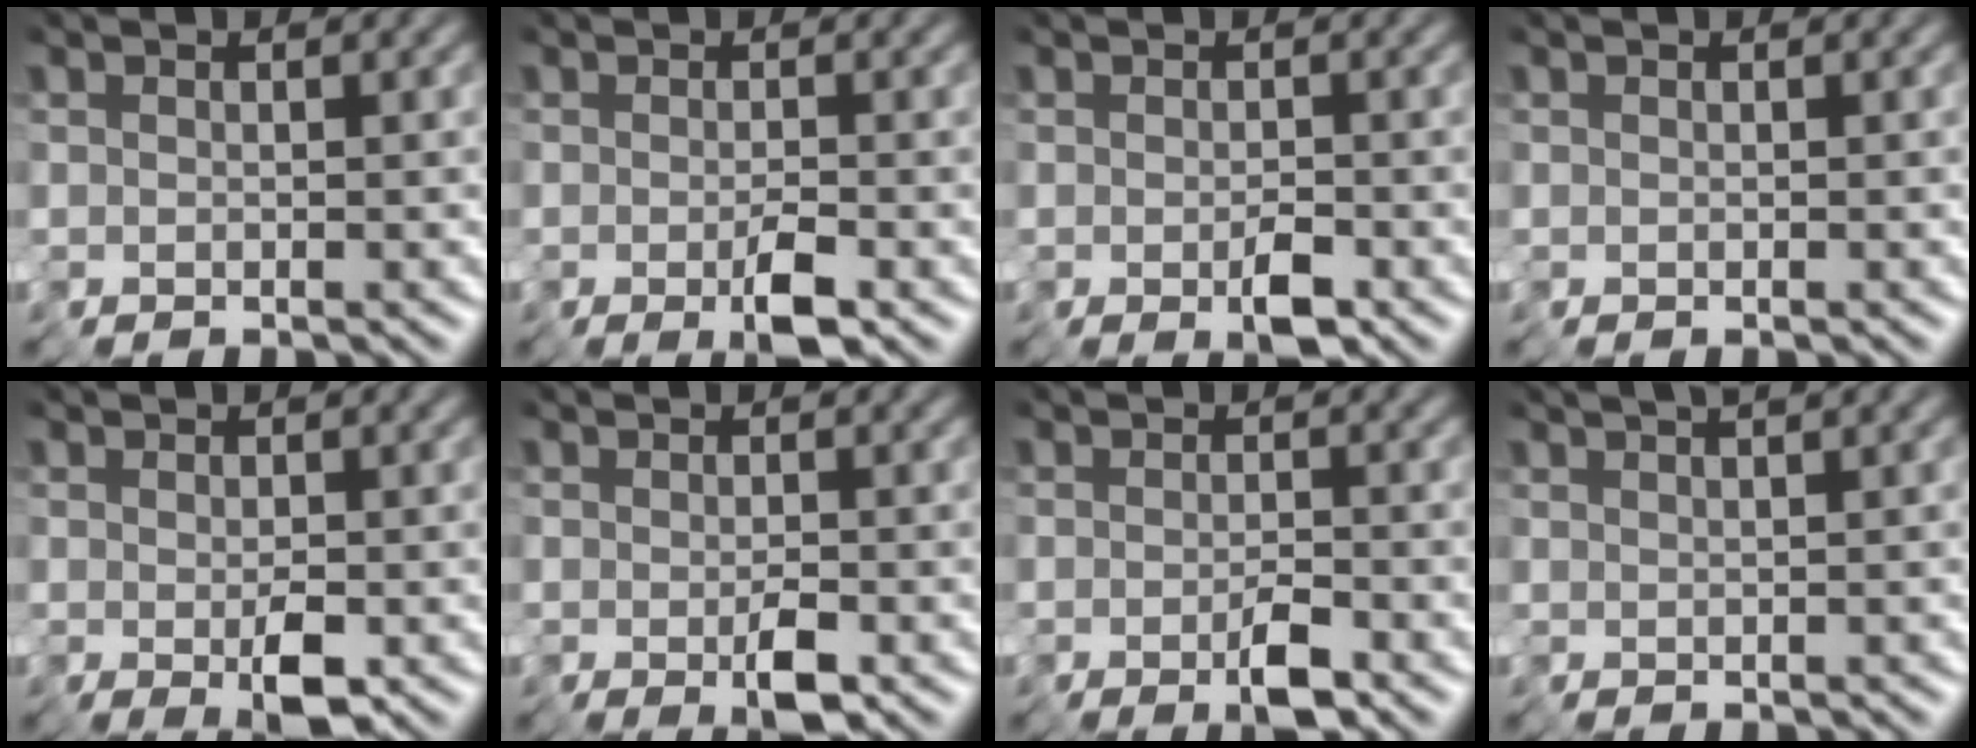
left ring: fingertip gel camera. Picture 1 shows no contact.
{"total": 2.4, "force": [-0.9, 0.5, 2.2], "torque": [-0.038, 0.000, -0.011]}
{"total": 2.1, "force": [-0.8, 0.8, 1.8], "torque": [-0.031, 0.000, -0.010]}
{"total": 0.0}
{"total": 2.5, "force": [-0.3, 1.0, 2.2], "torque": [-0.043, -0.002, 0.001]}
{"total": 2.2, "force": [-0.6, 0.6, 2.0], "torque": [-0.035, 0.000, -0.006]}
{"total": 2.3, "force": [-1.1, 0.6, 2.0], "torque": [-0.035, 0.002, -0.015]}
{"total": 2.1, "force": [1.3, -0.2, 1.6], "torque": [-0.025, 0.016, 0.024]}